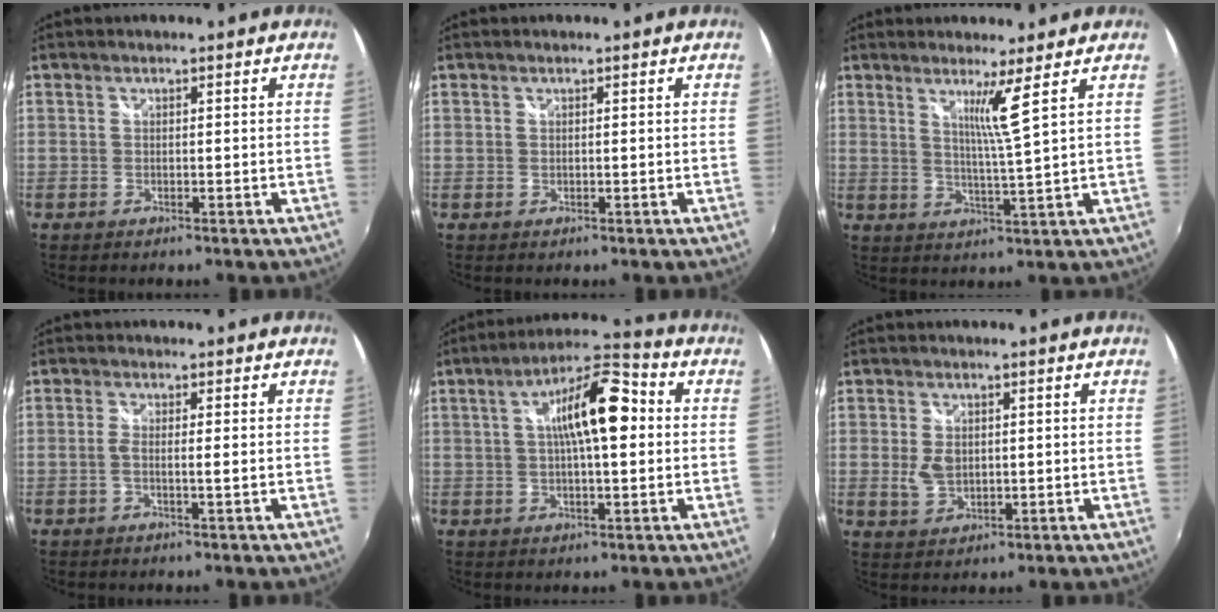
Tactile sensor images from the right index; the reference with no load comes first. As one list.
[{"total": 0.0}, {"total": 4.9, "force": [2.7, -1.6, 3.8], "torque": [-0.066, -0.018, 0.043]}, {"total": 2.1, "force": [-0.5, -0.2, 2.0], "torque": [-0.039, 0.000, -0.012]}, {"total": 12.3, "force": [1.8, 3.8, 11.6], "torque": [-0.194, 0.023, 0.021]}, {"total": 4.4, "force": [0.0, 3.2, 3.1], "torque": [-0.063, -0.001, 0.002]}]